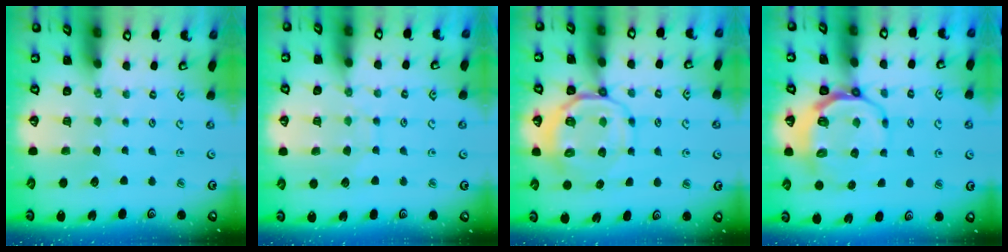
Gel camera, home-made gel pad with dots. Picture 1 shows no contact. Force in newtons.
{"total": 7.1, "press": 7.0, "slide": 0.6}
{"total": 9.3, "press": 8.9, "slide": 2.4}
{"total": 8.1, "press": 7.4, "slide": 3.4}